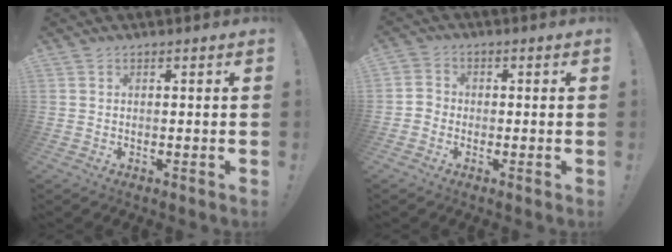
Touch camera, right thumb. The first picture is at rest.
{"total": 3.6, "force": [-1.6, 3.1, 1.1], "torque": [-0.017, 0.009, -0.032]}